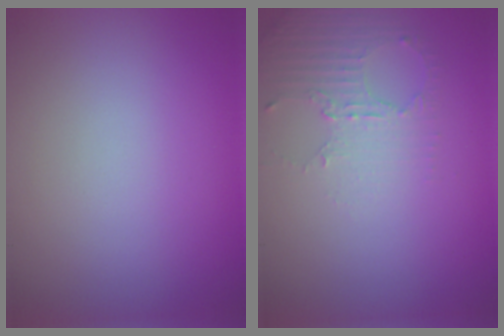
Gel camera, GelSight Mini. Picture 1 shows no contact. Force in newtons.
{"total": 2.6, "press": 2.0, "slide": 1.7}